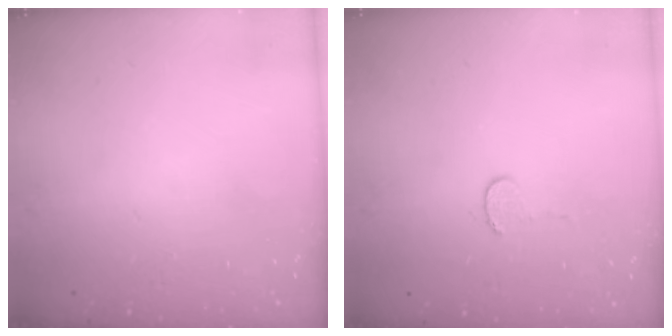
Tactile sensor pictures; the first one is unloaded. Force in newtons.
{"total": 3.7, "press": 3.7, "slide": 0.4}